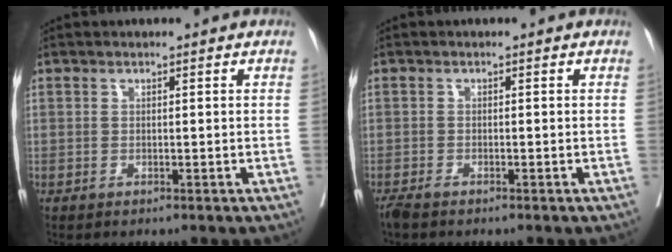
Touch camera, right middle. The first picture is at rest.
{"total": 1.6, "force": [-1.3, 0.3, 0.8], "torque": [-0.018, -0.005, -0.023]}